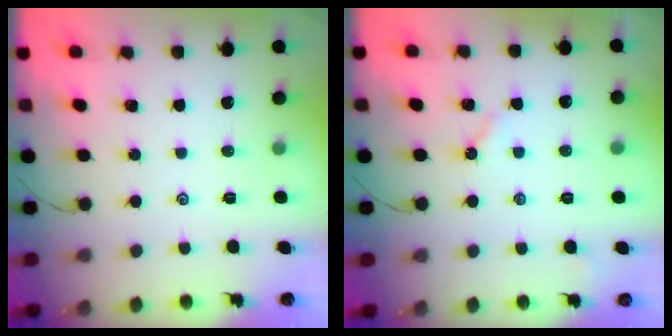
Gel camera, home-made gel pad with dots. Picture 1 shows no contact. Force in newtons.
{"total": 2.6, "press": 2.5, "slide": 0.3}